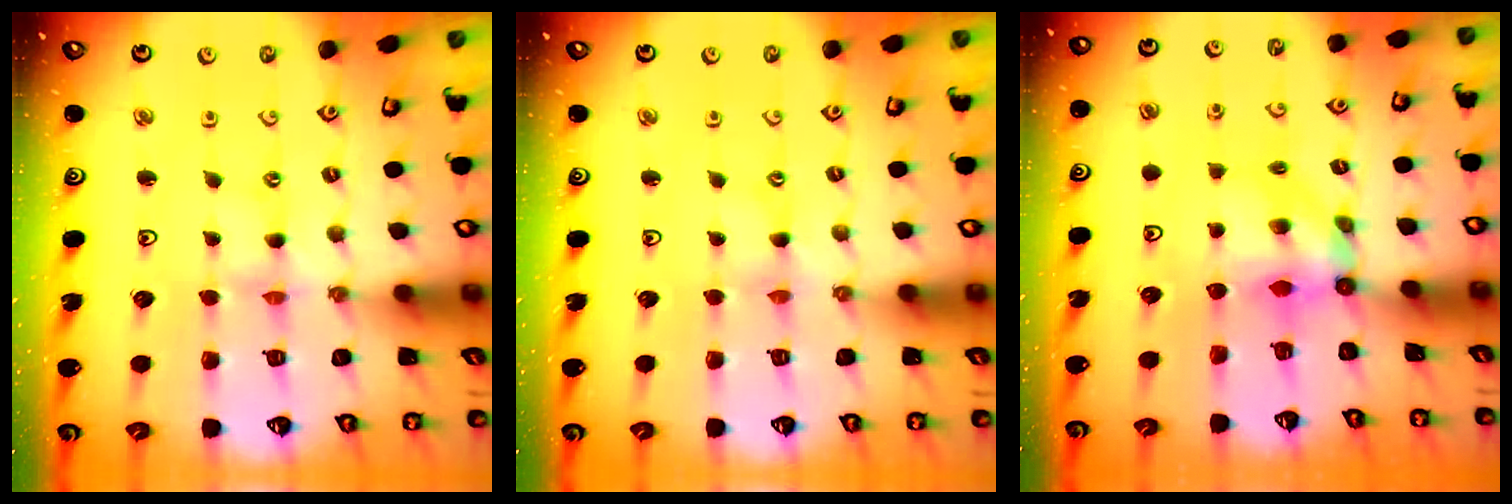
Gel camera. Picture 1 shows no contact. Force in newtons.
{"total": 0.0}
{"total": 5.1, "press": 5.1, "slide": 0.2}